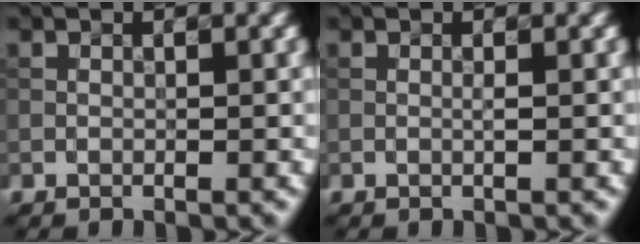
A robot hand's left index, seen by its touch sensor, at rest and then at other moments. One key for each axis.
{"total": 0.5, "fx": 0.1, "fy": 0.1, "fz": 0.5, "tx": -0.007, "ty": 0.001, "tz": 0.000}